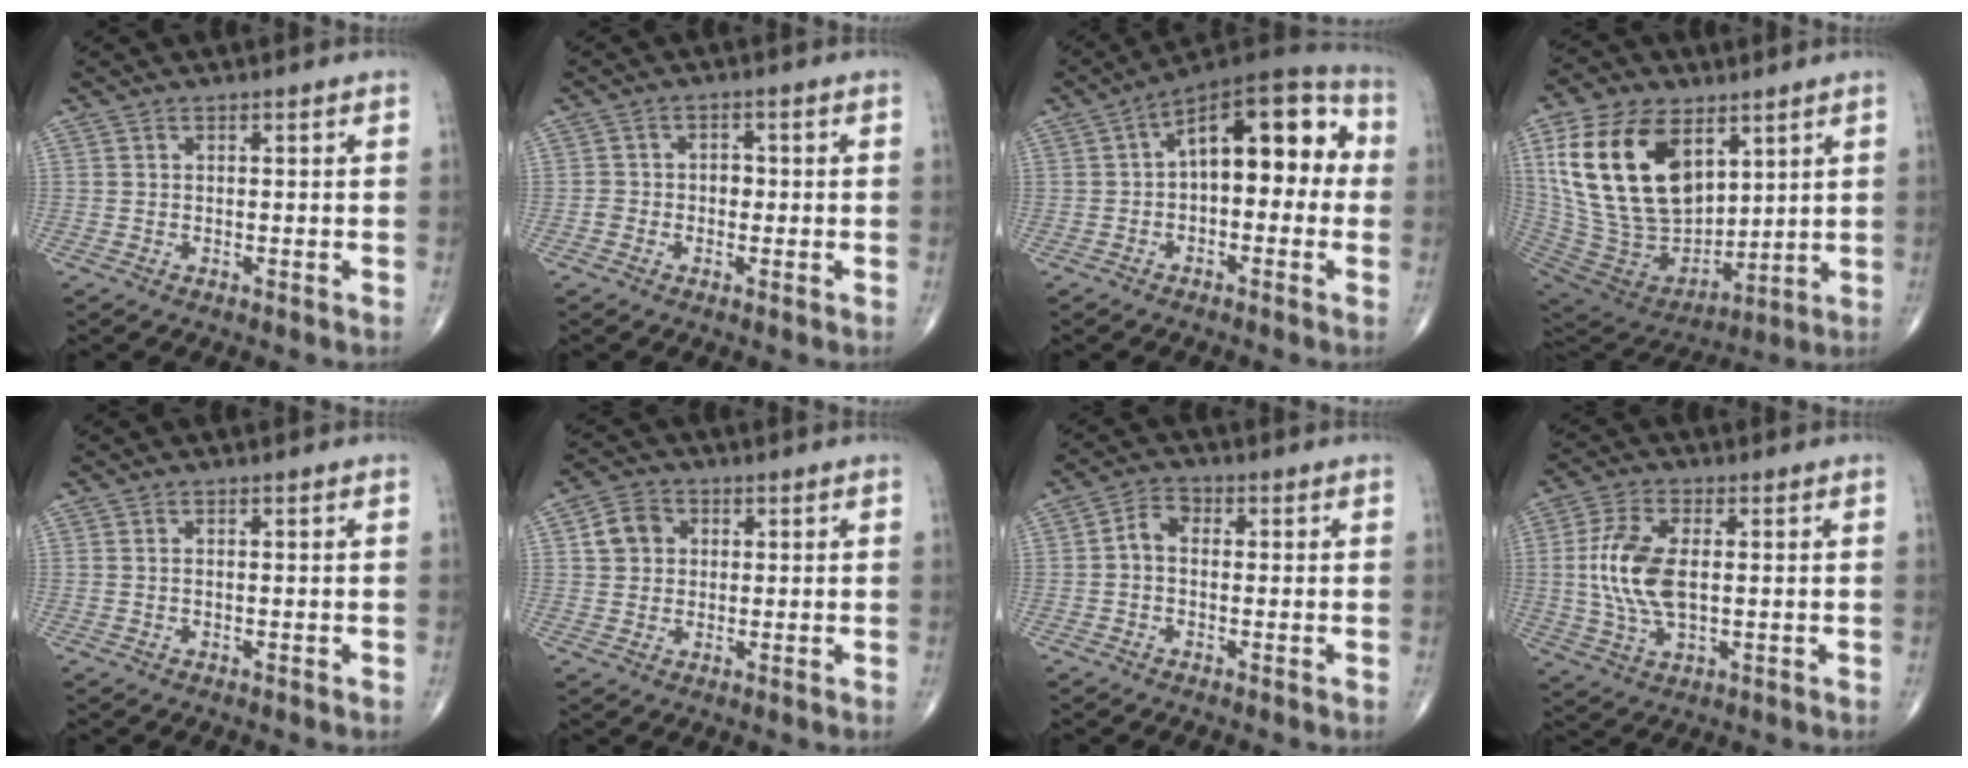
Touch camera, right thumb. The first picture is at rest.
{"total": 2.6, "force": [-0.5, 2.2, 1.4], "torque": [-0.010, 0.013, -0.011]}
{"total": 16.1, "force": [1.4, 8.2, 13.8], "torque": [-0.164, 0.043, 0.010]}
{"total": 24.2, "force": [9.0, 14.8, 16.9], "torque": [-0.313, -0.037, 0.181]}
{"total": 0.0}
{"total": 5.5, "force": [1.1, 4.7, 2.6], "torque": [-0.033, 0.006, 0.013]}
{"total": 3.8, "force": [-0.1, 2.8, 2.6], "torque": [-0.040, 0.016, -0.010]}
{"total": 11.3, "force": [0.7, 5.7, 9.8], "torque": [-0.211, -0.001, 0.016]}